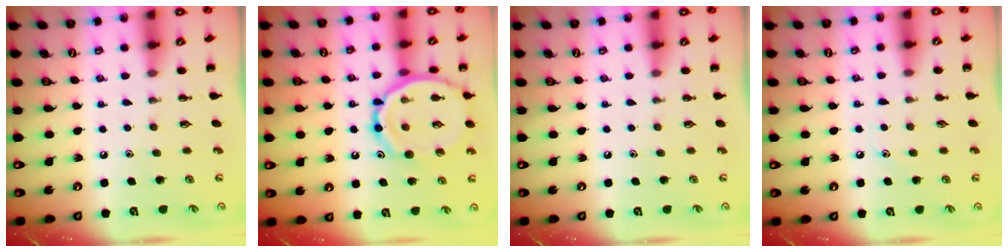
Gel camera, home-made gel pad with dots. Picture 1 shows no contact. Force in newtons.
{"total": 18.5, "press": 18.3, "slide": 2.4}
{"total": 0.0}
{"total": 5.7, "press": 5.3, "slide": 2.0}